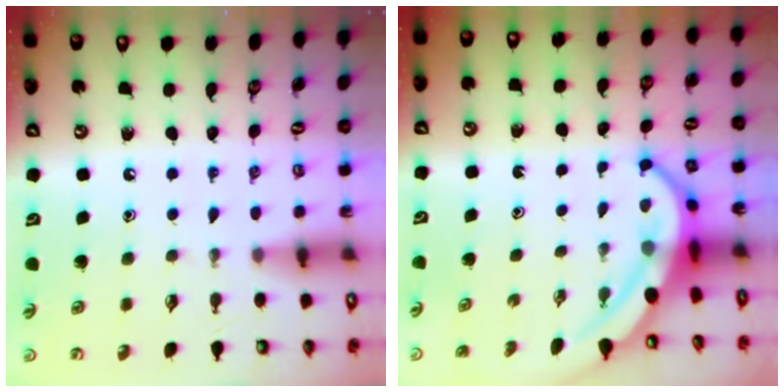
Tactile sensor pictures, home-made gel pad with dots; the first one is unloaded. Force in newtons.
{"total": 7.4, "press": 7.3, "slide": 0.8}